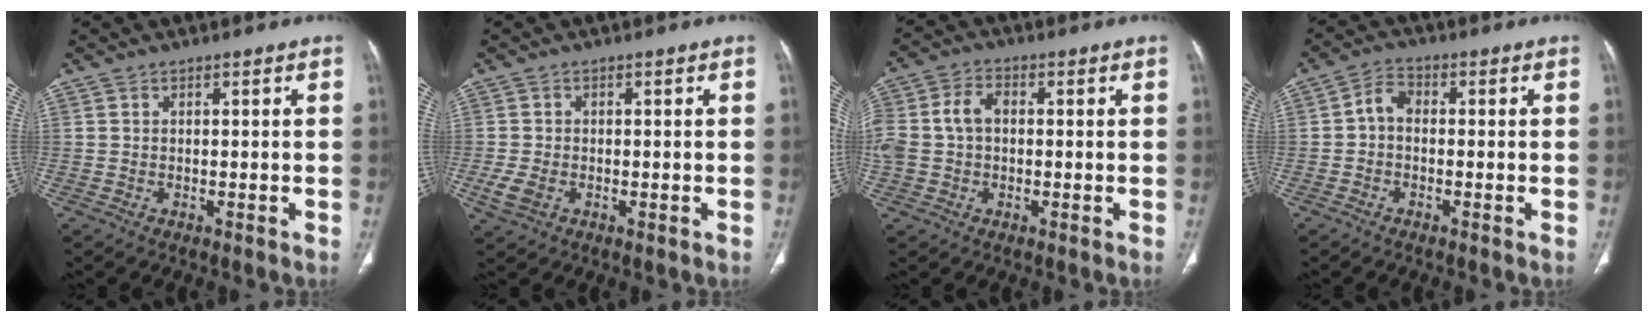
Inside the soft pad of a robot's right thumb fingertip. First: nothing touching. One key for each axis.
{"total": 3.6, "fx": -0.9, "fy": 2.5, "fz": 2.4, "tx": -0.057, "ty": 0.000, "tz": -0.012}
{"total": 9.6, "fx": 0.4, "fy": 7.0, "fz": 6.5, "tx": -0.152, "ty": 0.027, "tz": 0.009}
{"total": 3.7, "fx": -0.4, "fy": 2.6, "fz": 2.6, "tx": -0.040, "ty": 0.016, "tz": -0.017}